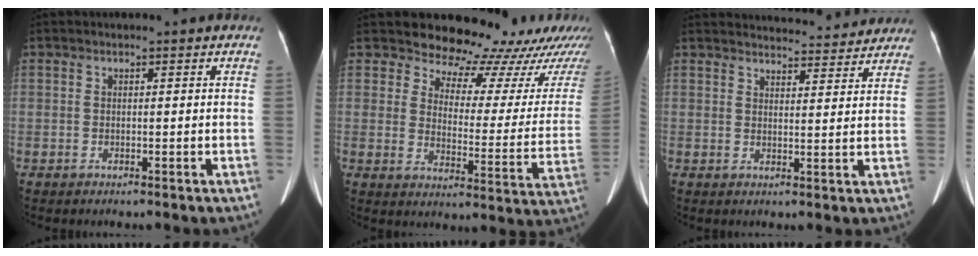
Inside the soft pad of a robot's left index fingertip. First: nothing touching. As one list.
[{"total": 18.1, "force": [16.9, 5.4, 3.5], "torque": [-0.006, -0.088, 0.174]}, {"total": 15.9, "force": [15.4, 2.6, 3.0], "torque": [-0.022, -0.003, 0.182]}]